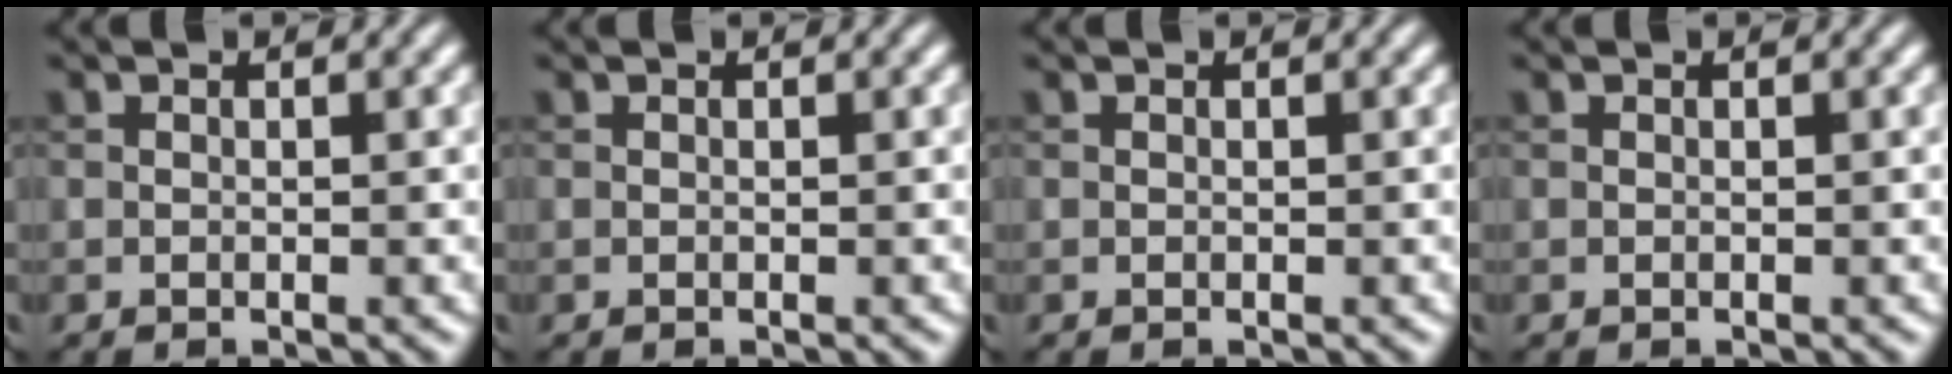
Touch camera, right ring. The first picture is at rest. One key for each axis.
{"total": 0.0}
{"total": 0.0}
{"total": 0.0}